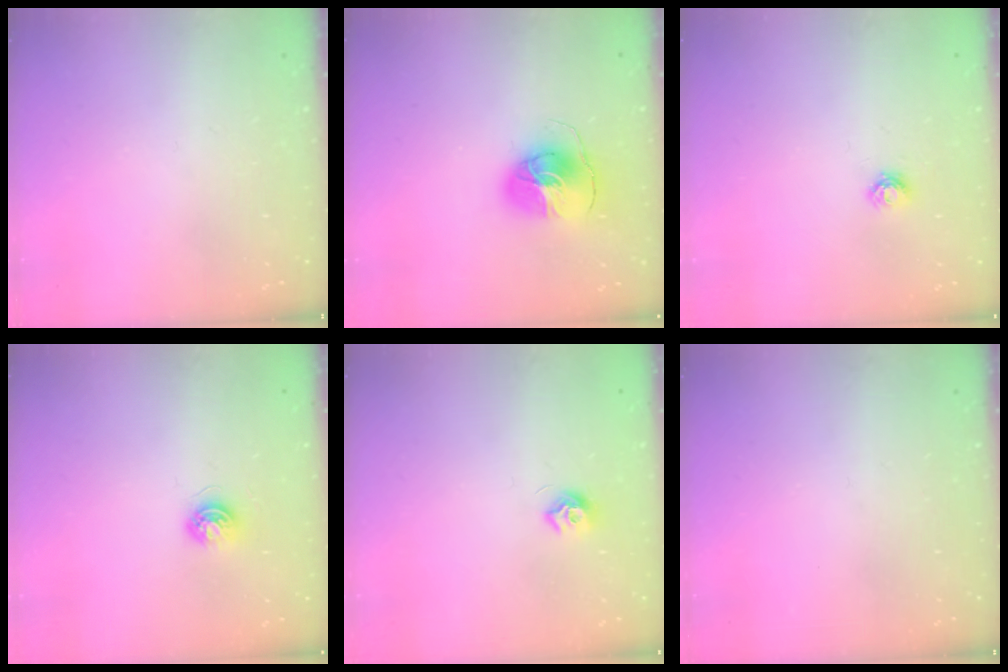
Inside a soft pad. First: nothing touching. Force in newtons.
{"total": 9.1, "press": 9.1, "slide": 0.8}
{"total": 4.0, "press": 4.0, "slide": 0.5}
{"total": 5.4, "press": 5.4, "slide": 0.5}
{"total": 7.6, "press": 7.6, "slide": 0.8}
{"total": 0.0}